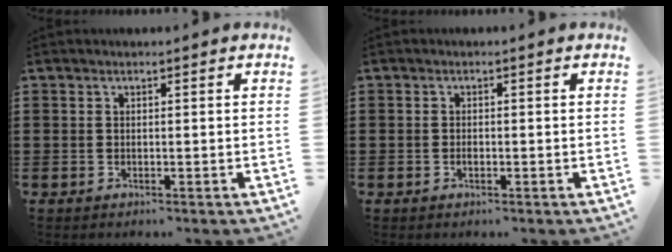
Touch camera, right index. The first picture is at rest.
{"total": 0.7, "force": [-0.2, 0.3, 0.5], "torque": [-0.012, -0.003, -0.003]}